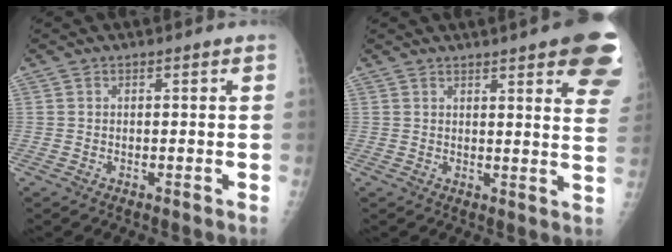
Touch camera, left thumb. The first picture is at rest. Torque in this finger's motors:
{"motor_torque": [1.54, 1.25, 1.09, -0.76, 0.04]}